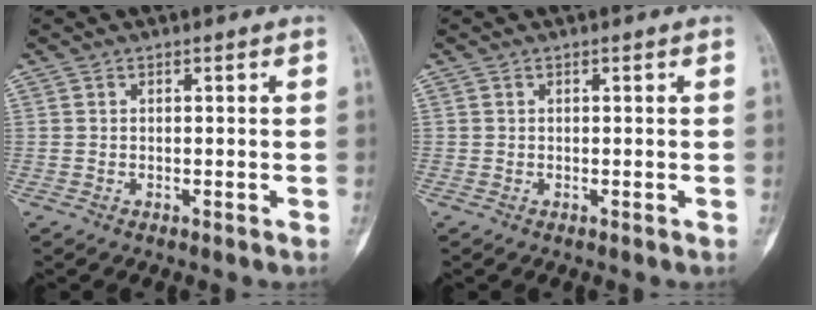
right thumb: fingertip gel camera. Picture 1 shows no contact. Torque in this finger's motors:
{"motor_torque": [-0.15, -0.47, 0.12, 0.14, -0.08]}